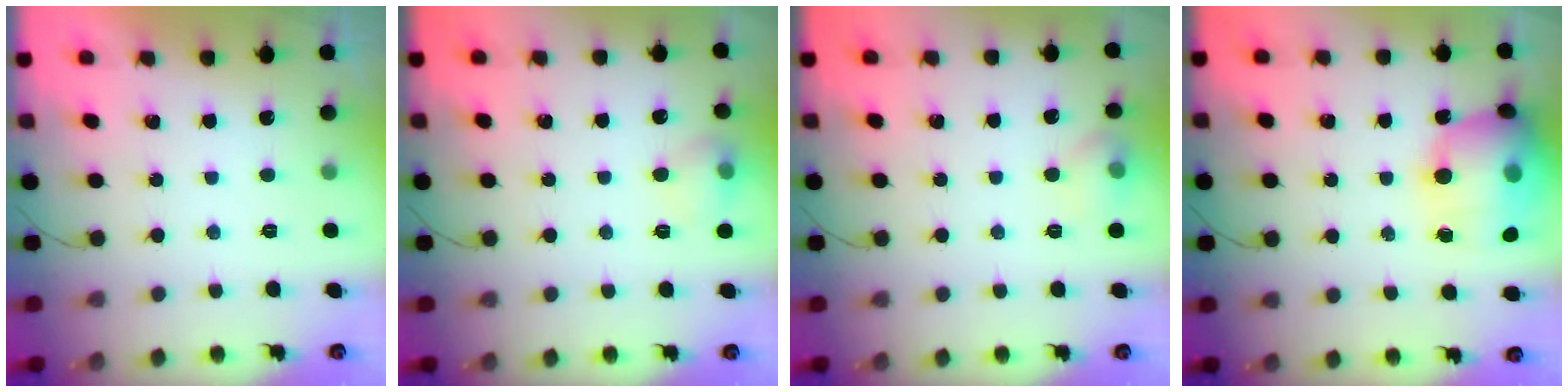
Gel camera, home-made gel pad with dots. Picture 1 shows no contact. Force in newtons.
{"total": 7.6, "press": 7.6, "slide": 0.9}
{"total": 7.5, "press": 7.2, "slide": 1.8}
{"total": 20.4, "press": 19.9, "slide": 4.2}